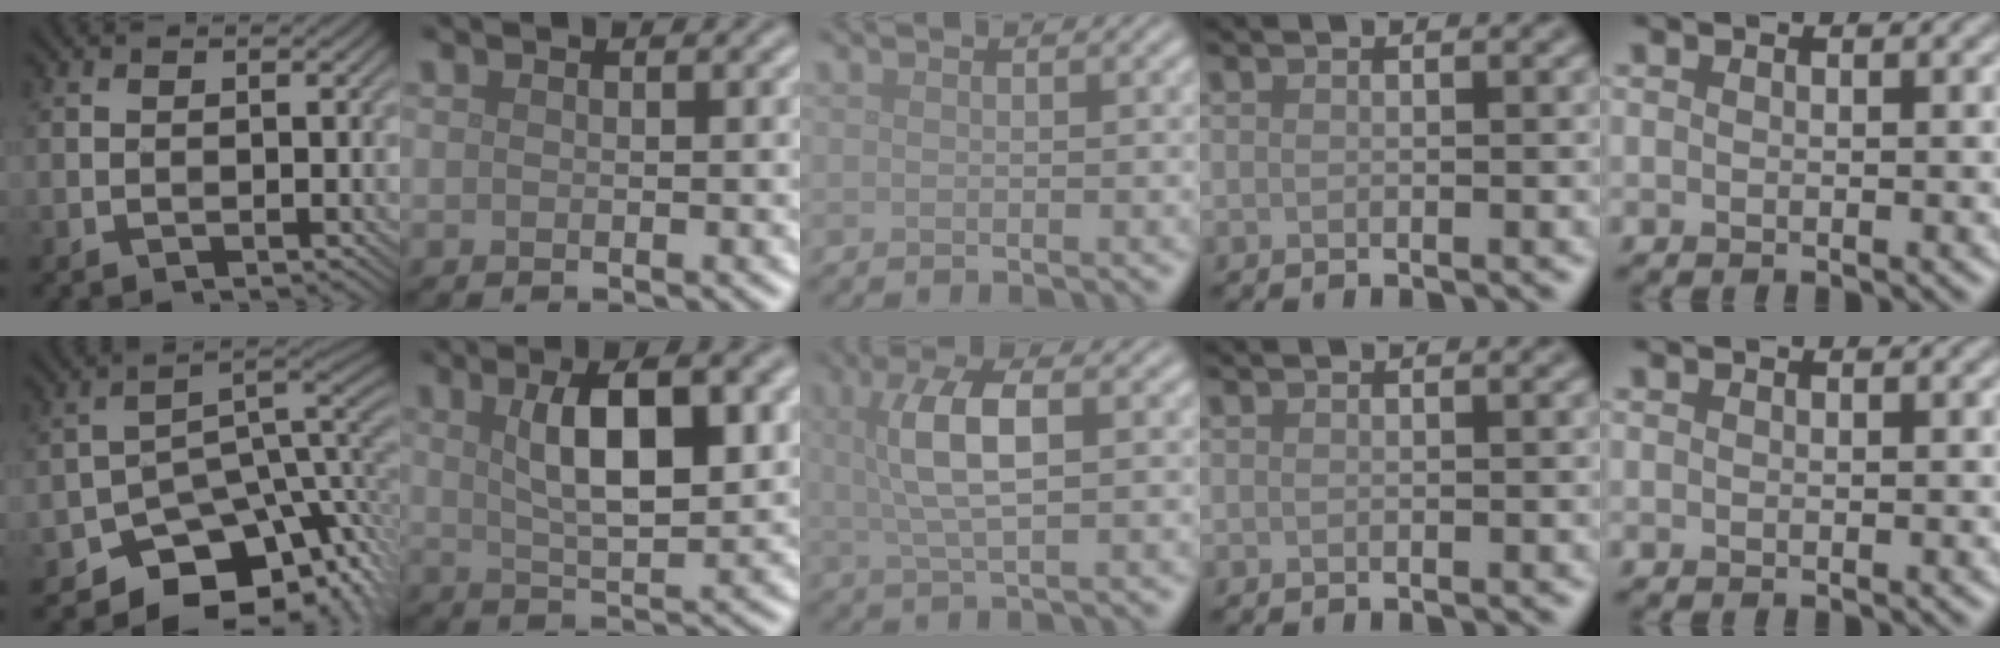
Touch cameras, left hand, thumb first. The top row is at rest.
{"thumb": {"total": 11.3, "force": [-6.0, 7.5, 6.0], "torque": [-0.079, -0.025, -0.091]}, "index": {"total": 8.4, "force": [2.3, 3.0, 7.5], "torque": [-0.118, 0.008, 0.038]}, "middle": {"total": 5.3, "force": [1.1, 1.7, 4.9], "torque": [-0.096, 0.009, 0.018]}}